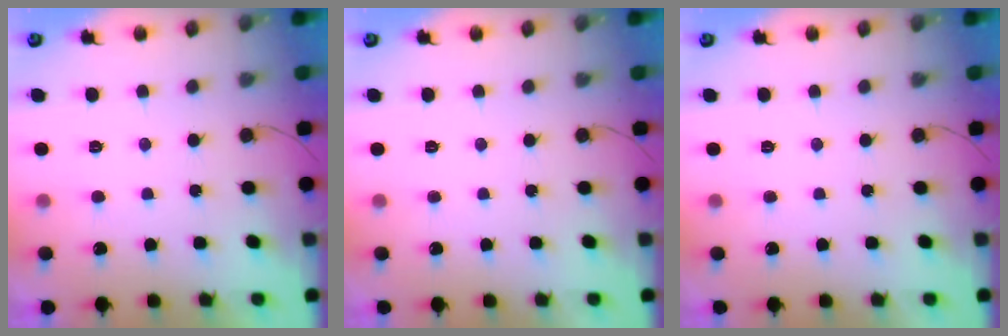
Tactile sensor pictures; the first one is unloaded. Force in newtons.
{"total": 0.0}
{"total": 0.0}